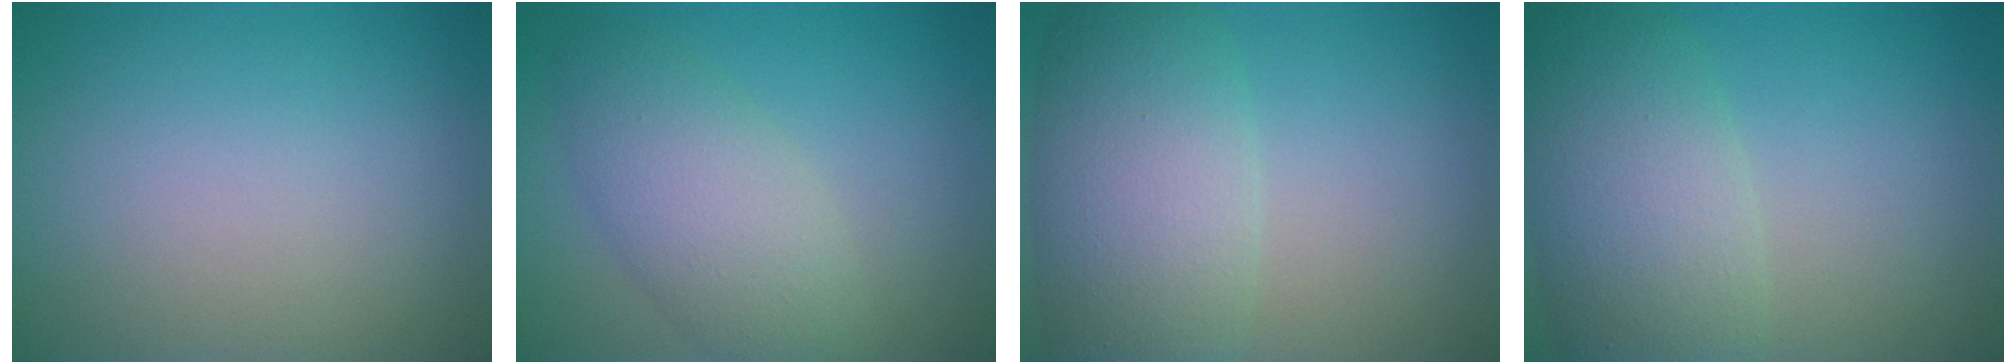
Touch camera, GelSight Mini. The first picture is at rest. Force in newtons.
{"total": 4.8, "press": 4.8, "slide": 0.2}
{"total": 7.2, "press": 7.2, "slide": 0.4}
{"total": 7.1, "press": 7.0, "slide": 0.4}